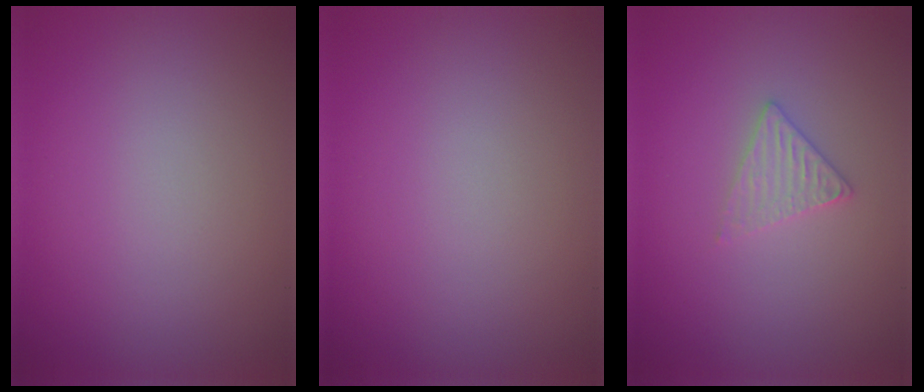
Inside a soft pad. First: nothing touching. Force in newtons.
{"total": 0.0}
{"total": 1.8, "press": 1.8, "slide": 0.3}